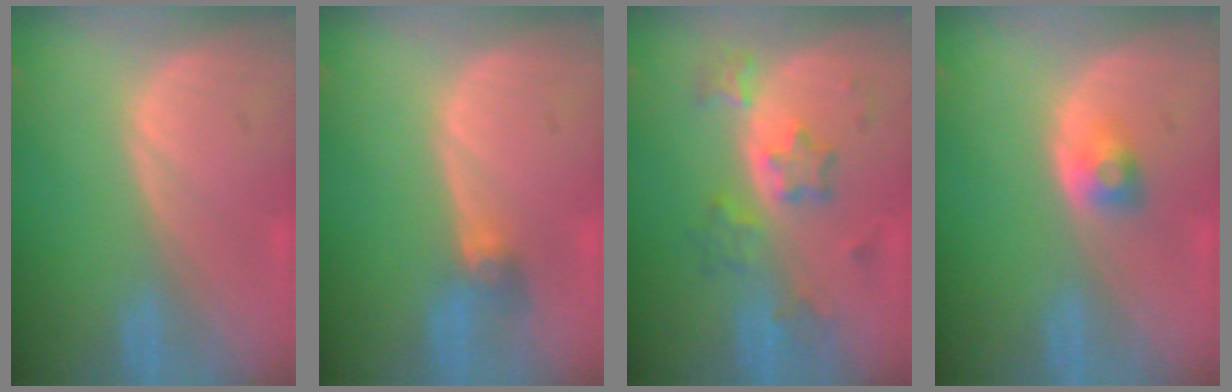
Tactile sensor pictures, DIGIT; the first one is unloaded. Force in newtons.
{"total": 2.6, "press": 2.6, "slide": 0.6}
{"total": 6.0, "press": 6.0, "slide": 0.6}
{"total": 2.6, "press": 2.3, "slide": 1.2}